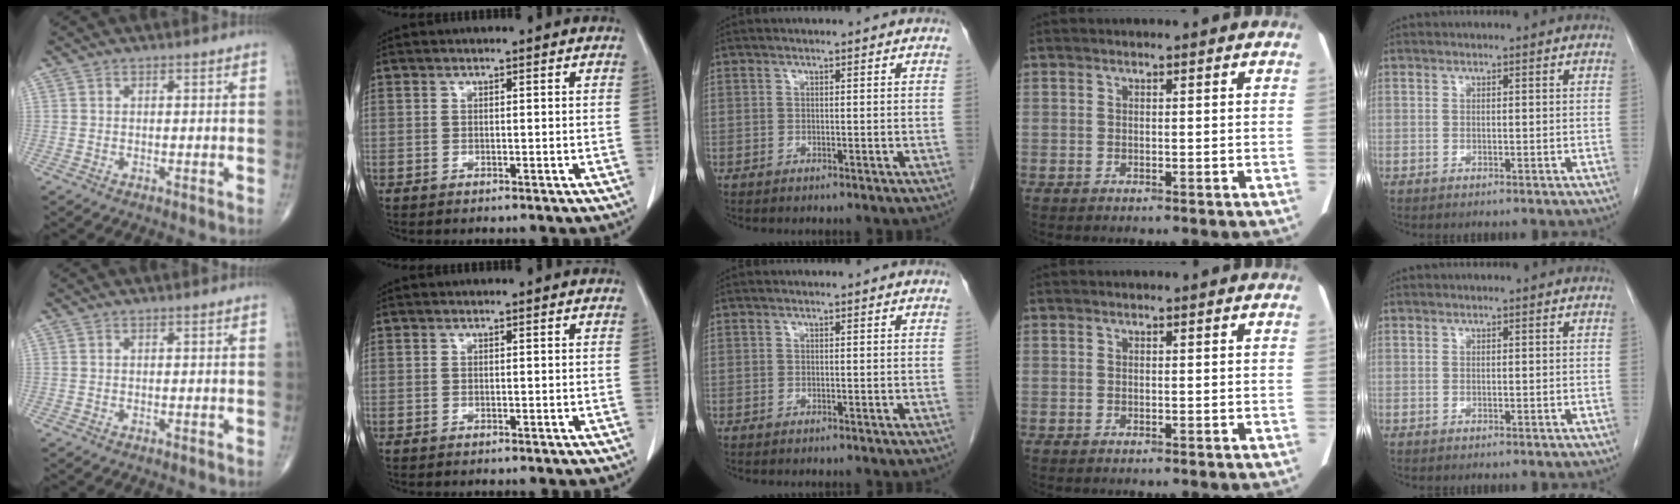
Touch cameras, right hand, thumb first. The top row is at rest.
{}